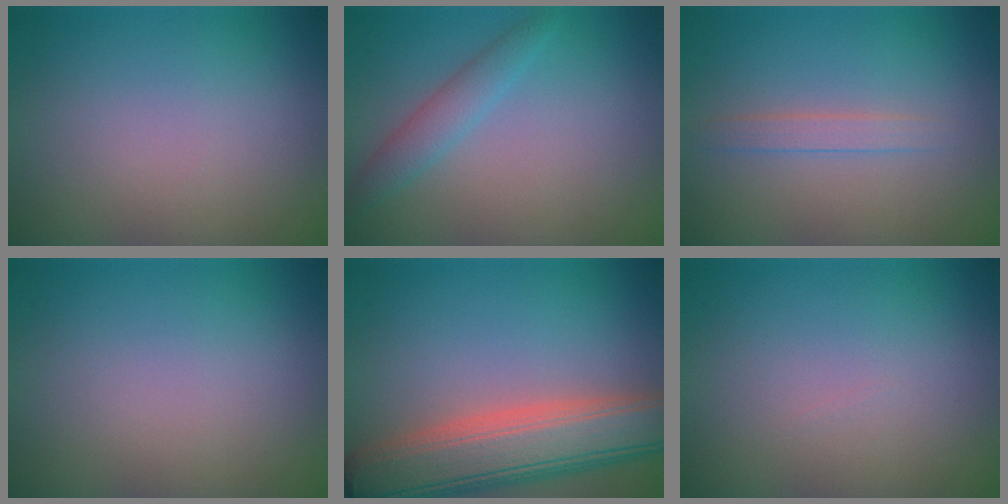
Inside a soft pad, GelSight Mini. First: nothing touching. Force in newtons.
{"total": 2.2, "press": 2.2, "slide": 0.1}
{"total": 1.3, "press": 1.3, "slide": 0.0}
{"total": 0.0}
{"total": 8.7, "press": 8.7, "slide": 0.6}
{"total": 0.0}